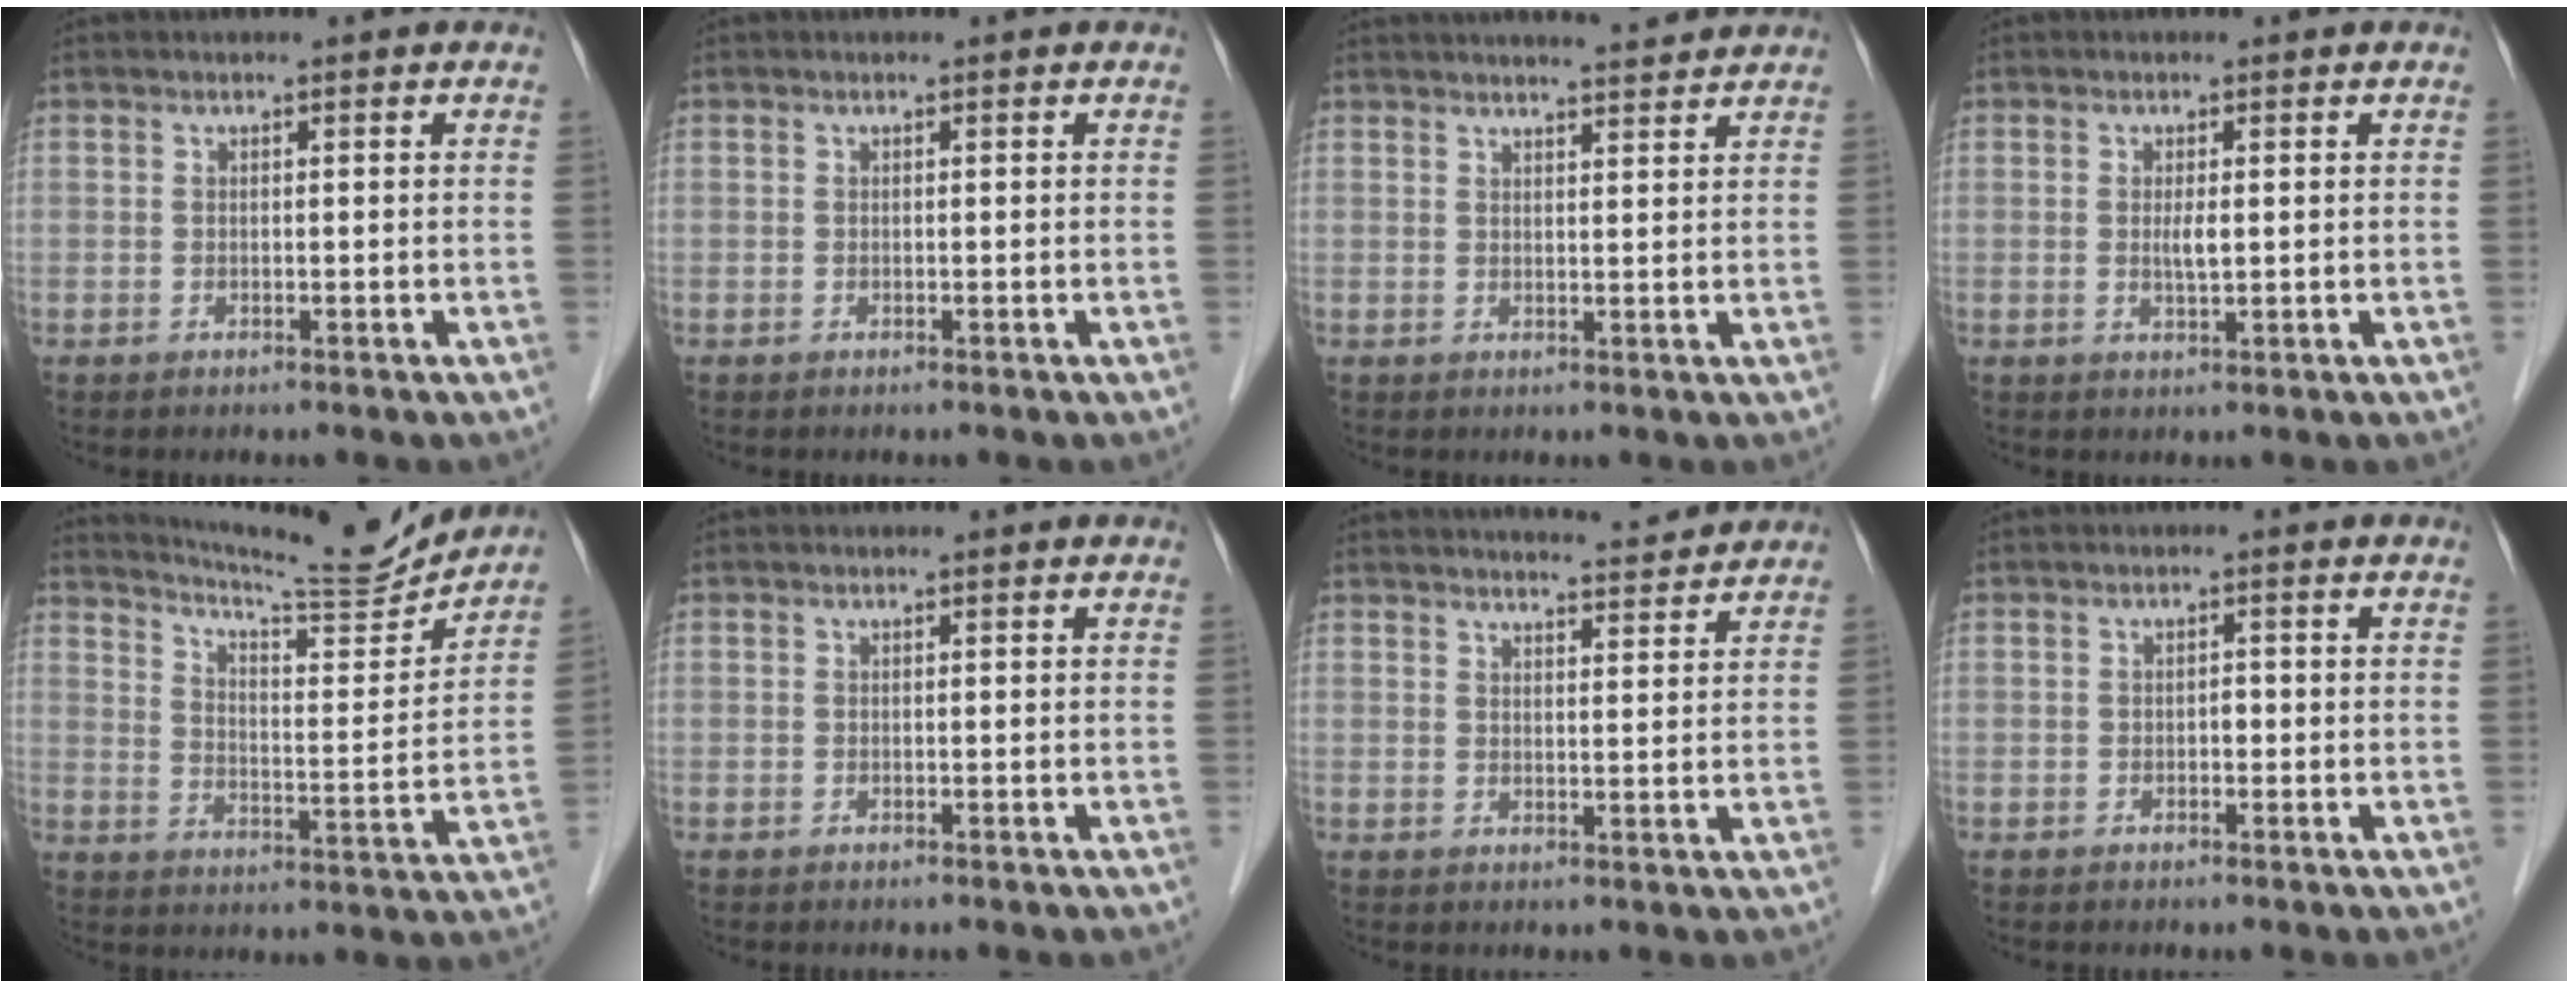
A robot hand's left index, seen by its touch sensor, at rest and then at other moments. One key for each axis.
{"total": 0.0}
{"total": 6.3, "fx": 5.9, "fy": 0.4, "fz": 2.2, "tx": -0.035, "ty": 0.016, "tz": 0.076}
{"total": 1.9, "fx": 0.2, "fy": 0.3, "fz": 1.9, "tx": -0.038, "ty": -0.002, "tz": 0.004}
{"total": 15.9, "fx": 15.3, "fy": -0.1, "fz": 4.1, "tx": -0.079, "ty": -0.039, "tz": 0.221}
{"total": 0.0}
{"total": 7.9, "fx": 7.7, "fy": 0.4, "fz": 1.8, "tx": -0.028, "ty": 0.008, "tz": 0.099}
{"total": 0.9, "fx": -0.3, "fy": 0.5, "fz": 0.7, "tx": -0.007, "ty": 0.004, "tz": -0.006}